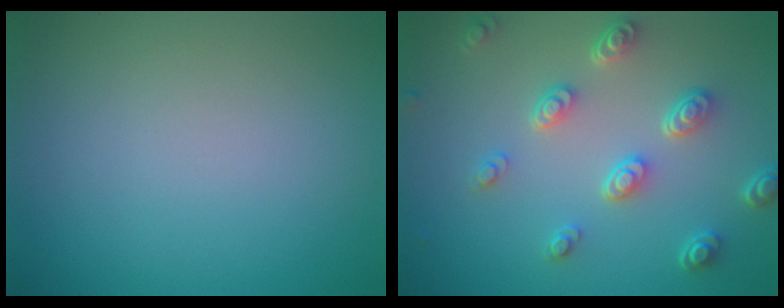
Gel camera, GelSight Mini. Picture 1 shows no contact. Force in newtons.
{"total": 4.5, "press": 3.4, "slide": 3.0}